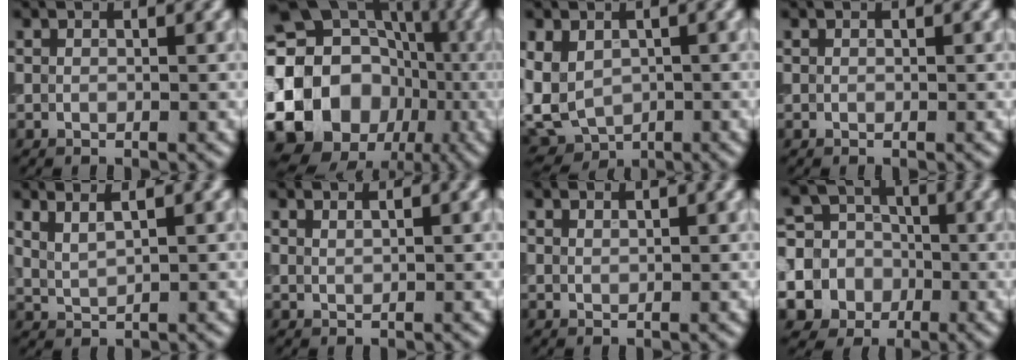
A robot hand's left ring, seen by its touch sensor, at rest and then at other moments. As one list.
[{"total": 19.1, "force": [-2.9, 16.8, 8.6], "torque": [-0.155, 0.007, -0.087]}, {"total": 5.6, "force": [-0.9, 4.4, 3.3], "torque": [-0.072, -0.011, -0.011]}, {"total": 0.0}, {"total": 2.5, "force": [1.8, 0.7, 1.6], "torque": [-0.024, 0.007, 0.034]}, {"total": 1.1, "force": [0.8, 0.4, 0.6], "torque": [-0.001, -0.002, 0.006]}, {"total": 0.6, "force": [0.5, 0.1, 0.2], "torque": [0.000, -0.001, 0.009]}, {"total": 14.5, "force": [-4.3, 13.5, 3.1], "torque": [-0.106, -0.014, -0.094]}]